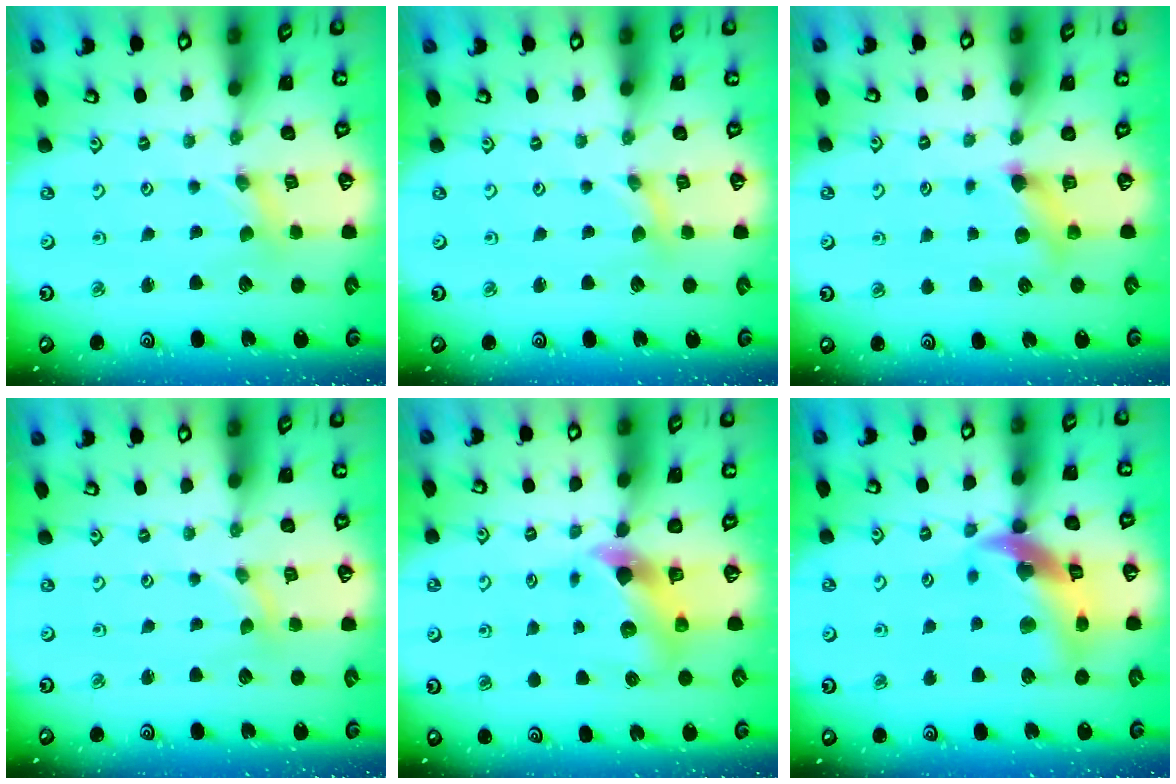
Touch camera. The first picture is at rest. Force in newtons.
{"total": 0.0}
{"total": 5.9, "press": 5.9, "slide": 0.7}
{"total": 0.0}
{"total": 7.5, "press": 7.5, "slide": 0.7}
{"total": 15.8, "press": 15.6, "slide": 2.1}